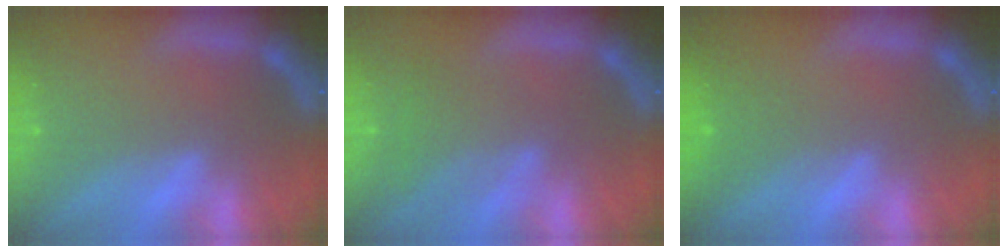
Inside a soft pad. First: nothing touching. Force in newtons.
{"total": 4.0}
{"total": 2.0}